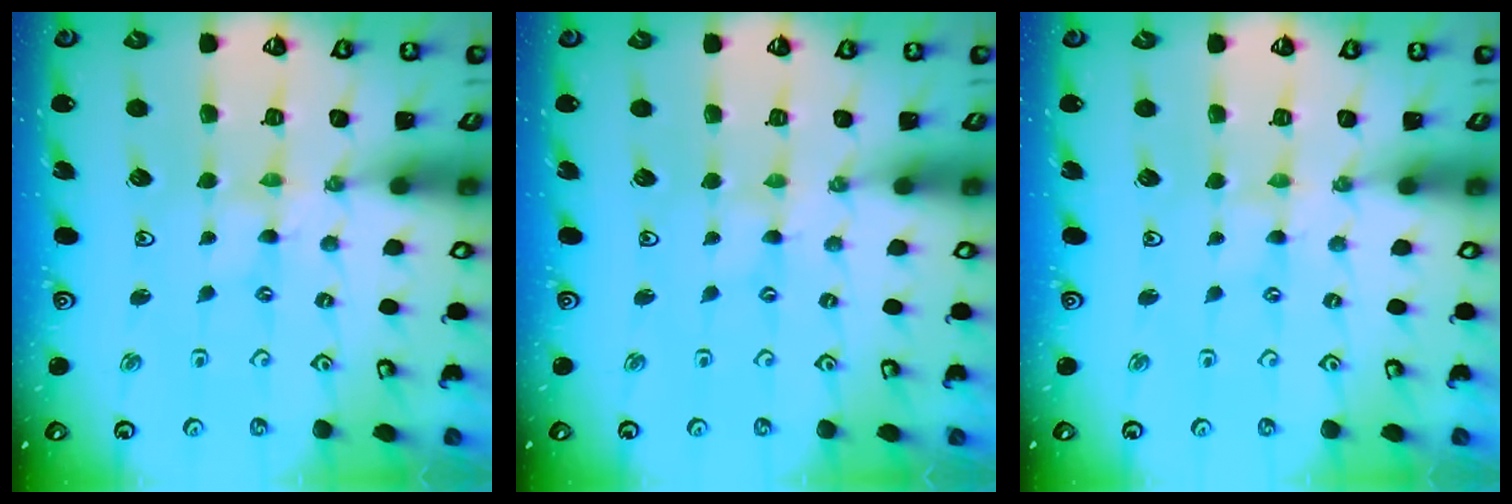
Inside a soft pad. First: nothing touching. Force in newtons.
{"total": 0.0}
{"total": 0.7, "press": 0.6, "slide": 0.3}